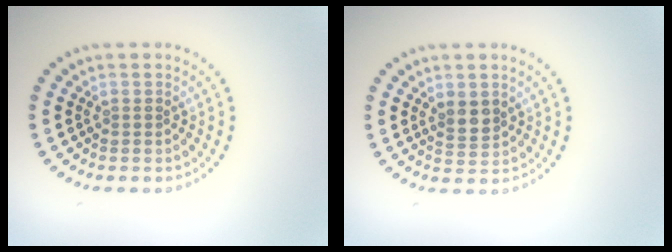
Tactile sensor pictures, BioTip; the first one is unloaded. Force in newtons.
{"total": 1.9, "press": 1.7, "slide": 0.8}